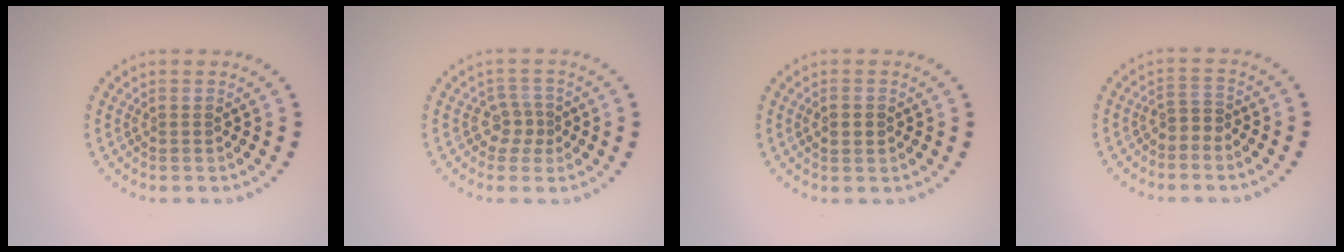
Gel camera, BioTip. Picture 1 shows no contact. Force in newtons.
{"total": 2.0, "press": 1.5, "slide": 1.4}
{"total": 1.3, "press": 1.3, "slide": 0.1}
{"total": 1.6, "press": 1.2, "slide": 1.0}